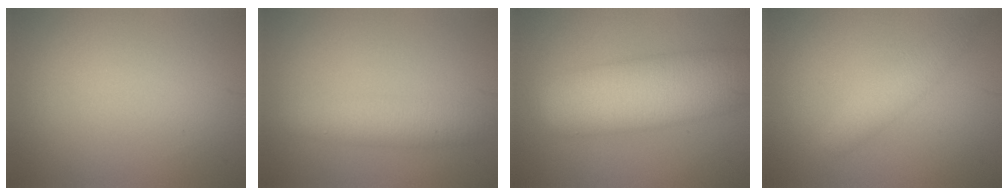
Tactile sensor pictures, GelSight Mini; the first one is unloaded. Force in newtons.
{"total": 2.9, "press": 2.9, "slide": 0.1}
{"total": 9.5, "press": 9.5, "slide": 0.3}
{"total": 2.4, "press": 2.4, "slide": 0.1}